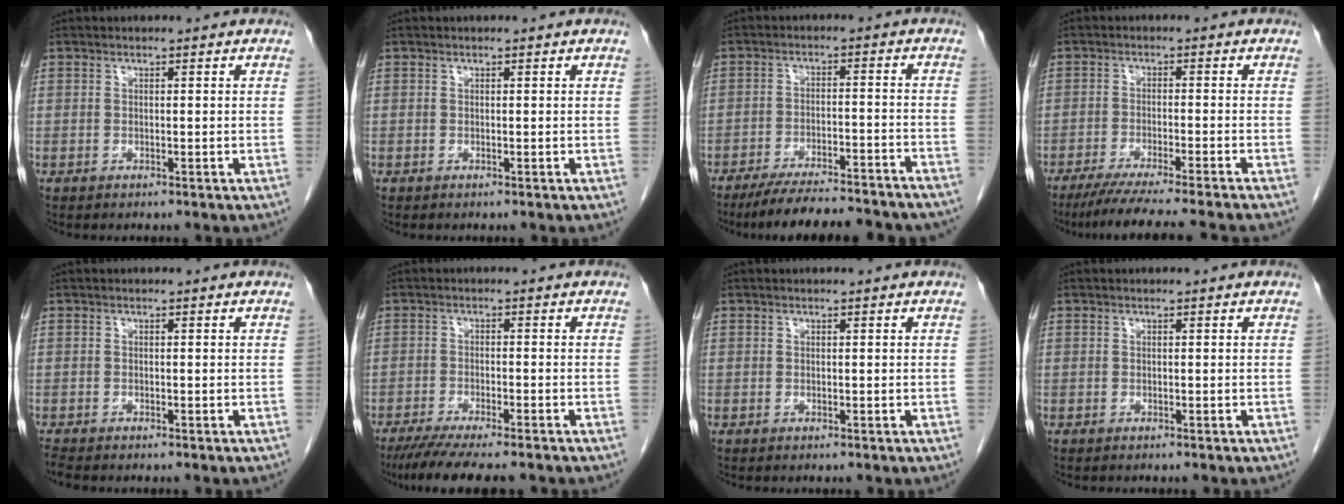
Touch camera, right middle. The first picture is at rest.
{"total": 0.0}
{"total": 17.6, "force": [-15.8, 2.0, 7.4], "torque": [-0.103, -0.012, -0.219]}
{"total": 12.9, "force": [-11.2, -1.3, 6.4], "torque": [-0.071, -0.036, -0.170]}
{"total": 1.1, "force": [-1.1, 0.1, 0.2], "torque": [-0.013, -0.006, -0.021]}
{"total": 10.5, "force": [-8.8, 0.9, 5.7], "torque": [-0.080, -0.021, -0.134]}
{"total": 0.0}
{"total": 0.0}